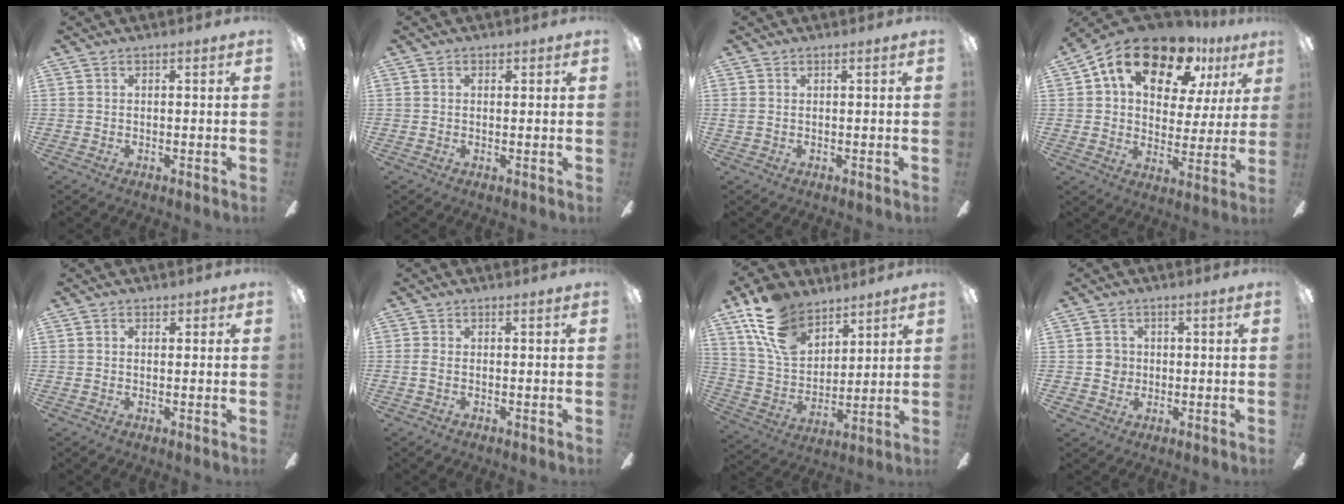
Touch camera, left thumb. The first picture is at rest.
{"total": 0.8, "force": [0.2, 0.6, 0.5], "torque": [-0.001, 0.000, 0.002]}
{"total": 0.8, "force": [0.1, 0.1, 0.8], "torque": [-0.016, 0.000, 0.002]}
{"total": 18.7, "force": [11.7, 9.8, 10.9], "torque": [-0.180, -0.058, 0.200]}
{"total": 1.1, "force": [0.1, 0.8, 0.7], "torque": [-0.004, 0.002, 0.000]}
{"total": 1.4, "force": [-0.4, 0.5, 1.2], "torque": [-0.022, 0.003, -0.007]}
{"total": 16.4, "force": [11.0, 9.4, 7.8], "torque": [-0.170, -0.045, 0.209]}
{"total": 3.7, "force": [0.1, 3.6, 0.7], "torque": [-0.006, 0.002, -0.002]}